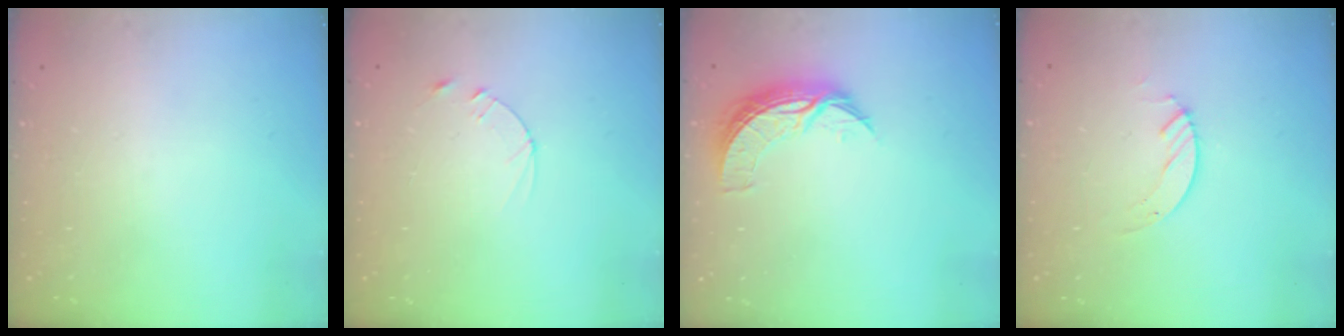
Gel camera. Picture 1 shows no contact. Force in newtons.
{"total": 2.4, "press": 2.3, "slide": 0.2}
{"total": 7.9, "press": 7.9, "slide": 0.3}
{"total": 2.1, "press": 2.1, "slide": 0.2}